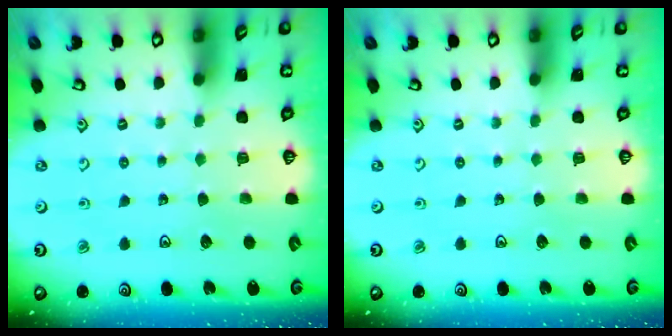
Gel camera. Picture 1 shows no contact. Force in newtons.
{"total": 0.0}